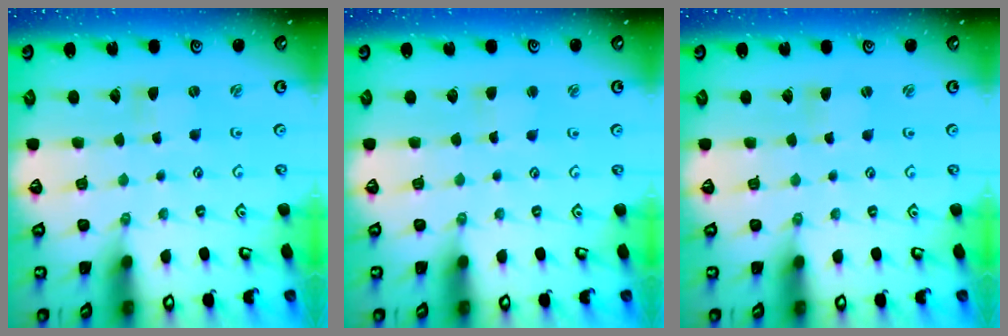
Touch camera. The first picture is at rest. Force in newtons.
{"total": 2.3, "press": 2.3, "slide": 0.4}
{"total": 1.0, "press": 1.0, "slide": 0.2}